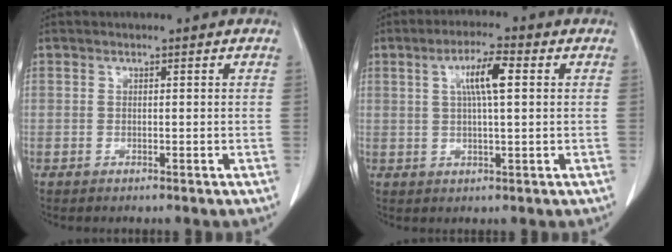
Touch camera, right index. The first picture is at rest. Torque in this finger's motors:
{"motor_torque": [0.30, 0.00, 0.24, 0.11]}